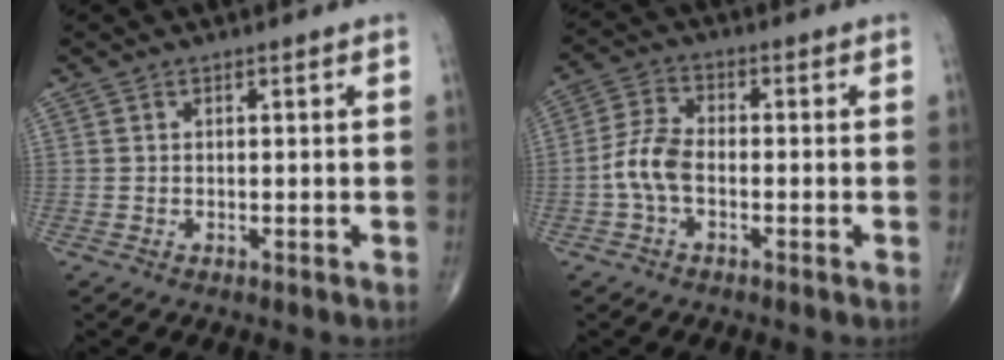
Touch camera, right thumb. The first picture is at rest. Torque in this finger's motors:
{"motor_torque": [-0.22, 0.22, 0.85, -0.34, 0.11]}